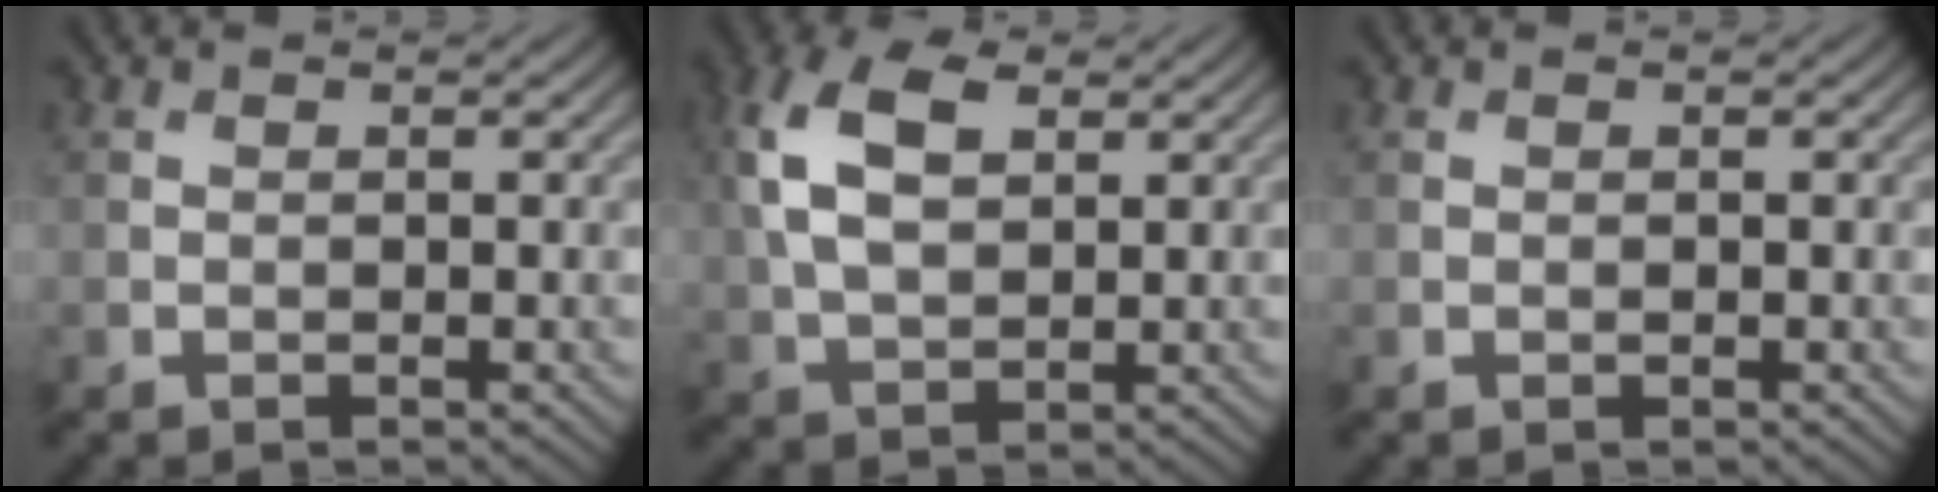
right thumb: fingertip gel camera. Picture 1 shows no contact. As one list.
[{"total": 9.1, "force": [2.6, 5.3, 6.9], "torque": [-0.179, 0.013, 0.048]}, {"total": 0.0}]